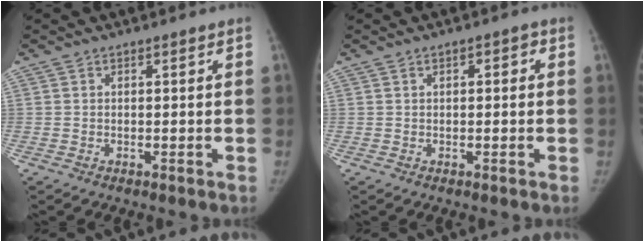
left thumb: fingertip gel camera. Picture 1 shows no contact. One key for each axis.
{"total": 1.8, "fx": 0.4, "fy": 1.0, "fz": 1.5, "tx": -0.012, "ty": 0.008, "tz": 0.002}